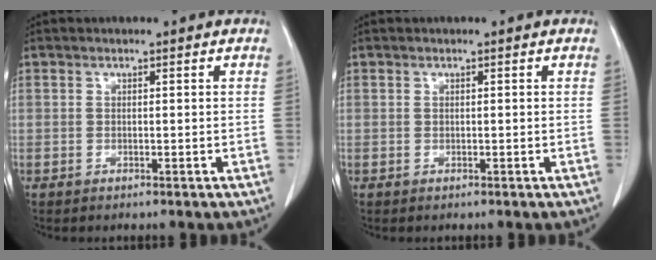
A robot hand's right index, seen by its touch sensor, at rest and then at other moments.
{"total": 0.0}